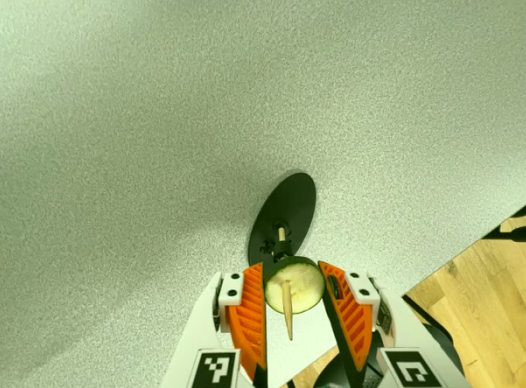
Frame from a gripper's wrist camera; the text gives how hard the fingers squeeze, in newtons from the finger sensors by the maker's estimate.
{"total": 8.2, "left": 8.2, "right": 8.2}